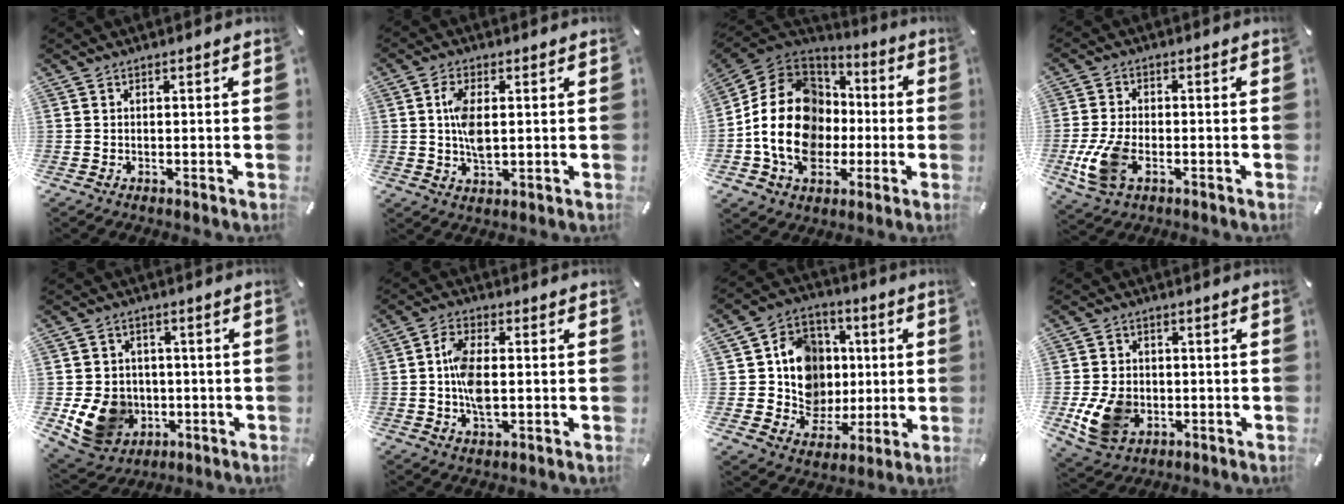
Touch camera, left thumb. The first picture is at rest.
{"total": 6.6, "force": [0.7, 3.2, 5.7], "torque": [-0.126, -0.002, 0.004]}
{"total": 20.0, "force": [-3.6, 16.1, 11.3], "torque": [-0.247, 0.020, -0.058]}
{"total": 9.7, "force": [-2.9, 5.9, 7.1], "torque": [-0.162, -0.001, -0.050]}
{"total": 12.1, "force": [-2.4, 10.7, 5.2], "torque": [-0.124, 0.016, -0.034]}
{"total": 8.0, "force": [-0.2, 4.0, 7.0], "torque": [-0.145, -0.001, -0.008]}
{"total": 14.4, "force": [0.6, 13.5, 4.8], "torque": [-0.071, 0.003, 0.027]}
{"total": 10.2, "force": [-2.1, 8.1, 5.8], "torque": [-0.134, 0.010, -0.035]}